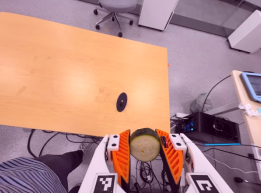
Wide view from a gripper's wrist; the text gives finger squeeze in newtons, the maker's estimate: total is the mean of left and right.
{"total": 12.9, "left": 12.3, "right": 13.5}